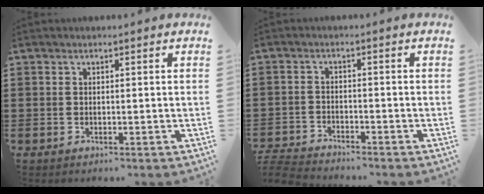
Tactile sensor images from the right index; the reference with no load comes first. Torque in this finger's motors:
{"motor_torque": [-1.10, 1.04, -1.05, -0.21]}